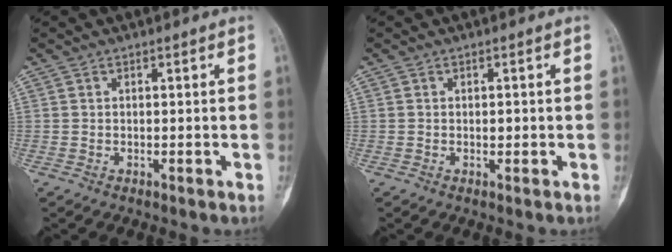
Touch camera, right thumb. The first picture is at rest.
{"total": 0.8, "force": [0.0, 0.5, 0.7], "torque": [-0.008, -0.003, 0.000]}